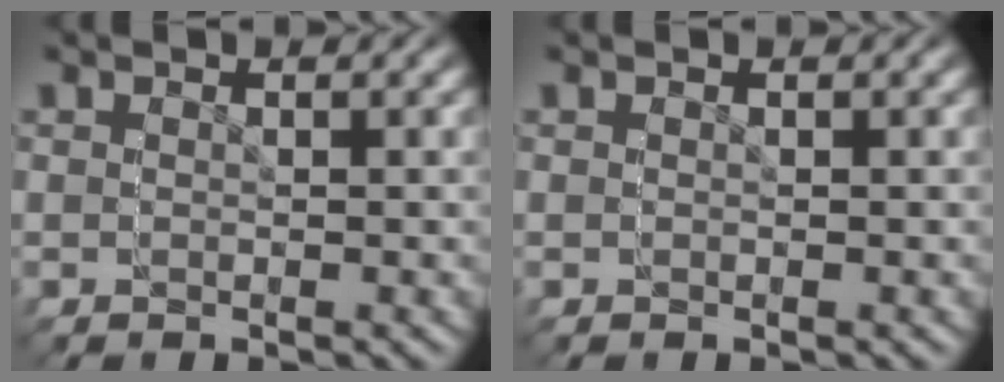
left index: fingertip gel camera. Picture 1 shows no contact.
{"total": 0.0}